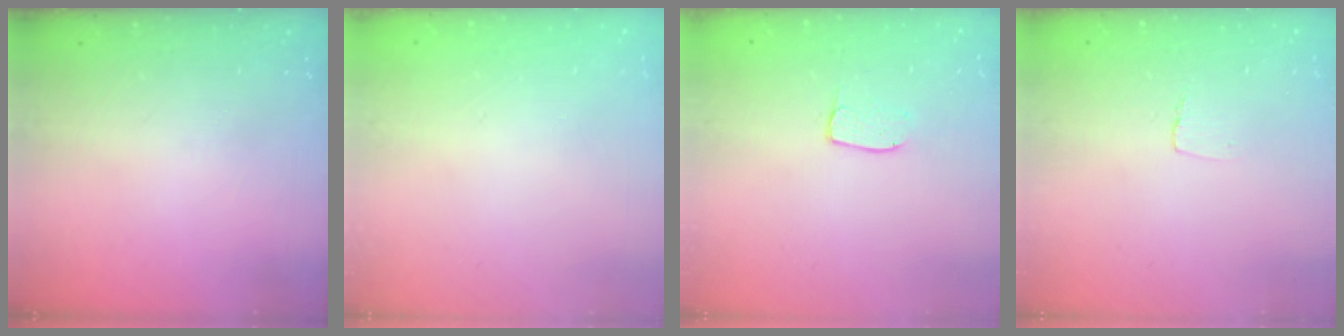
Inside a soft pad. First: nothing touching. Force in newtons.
{"total": 0.0}
{"total": 4.9, "press": 4.8, "slide": 0.4}
{"total": 3.4, "press": 3.4, "slide": 0.3}